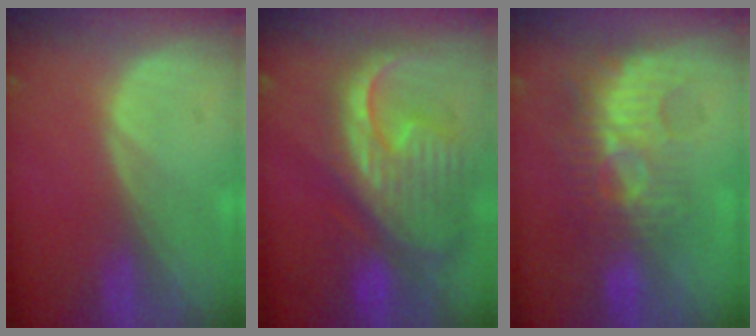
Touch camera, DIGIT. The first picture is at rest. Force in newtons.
{"total": 12.8, "press": 10.9, "slide": 6.6}
{"total": 9.4, "press": 8.4, "slide": 4.3}